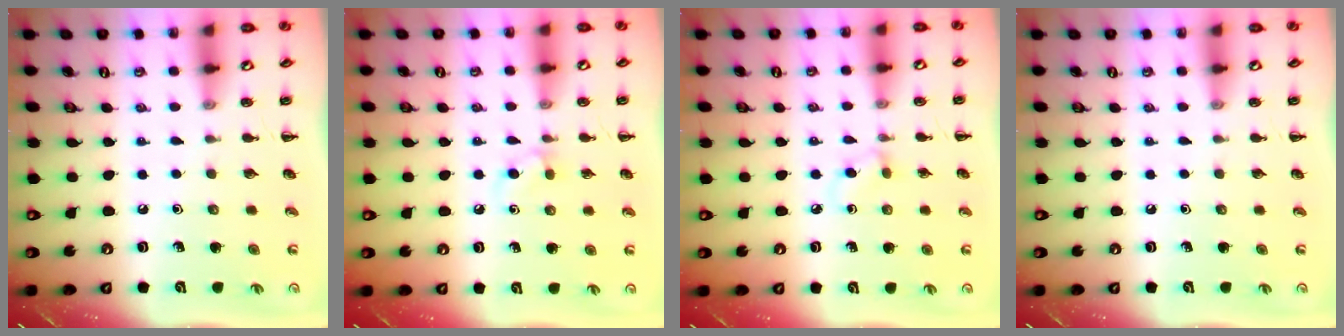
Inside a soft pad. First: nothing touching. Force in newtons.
{"total": 4.8, "press": 4.5, "slide": 1.7}
{"total": 4.0, "press": 3.8, "slide": 1.3}
{"total": 0.0}